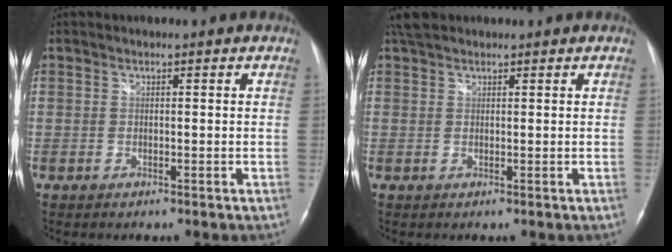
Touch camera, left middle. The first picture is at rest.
{"total": 3.0, "force": [2.5, 1.2, 1.0], "torque": [-0.024, 0.021, 0.045]}